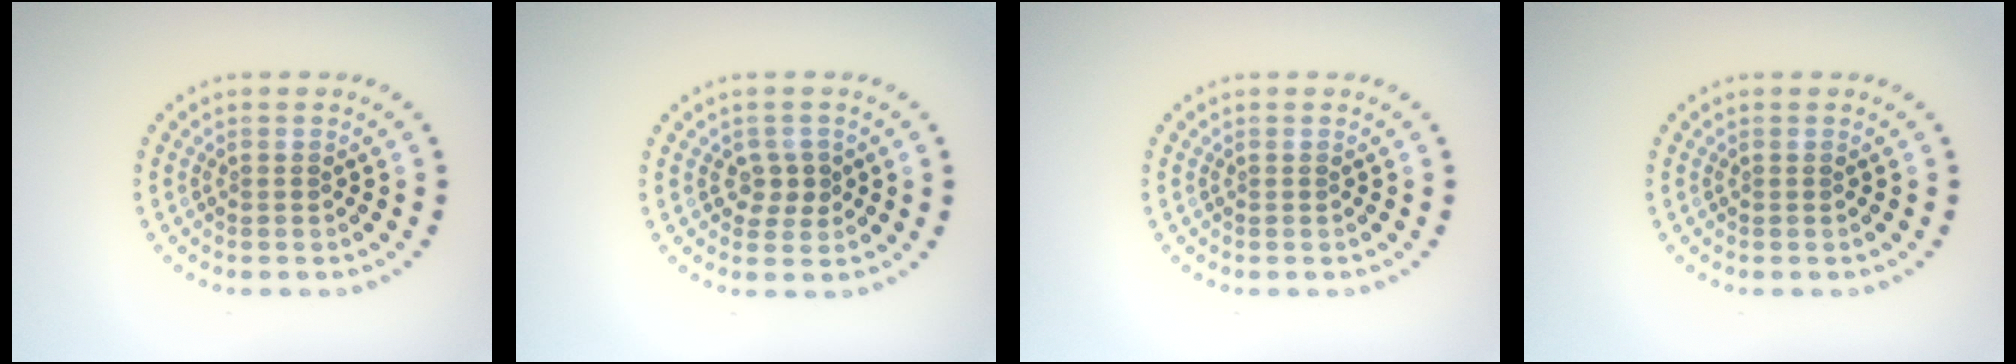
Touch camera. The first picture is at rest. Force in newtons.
{"total": 1.8, "press": 1.7, "slide": 0.6}
{"total": 0.0}
{"total": 0.0}